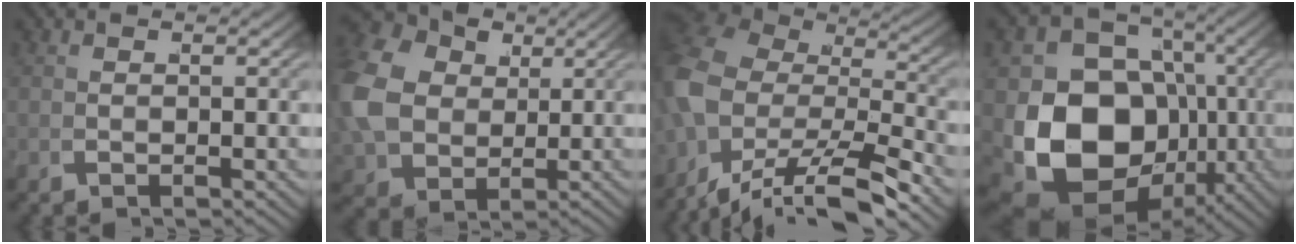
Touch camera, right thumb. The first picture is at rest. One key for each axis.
{"total": 11.4, "fx": 2.5, "fy": 9.3, "fz": 6.2, "tx": -0.163, "ty": -0.022, "tz": 0.055}
{"total": 12.0, "fx": -3.5, "fy": 8.0, "fz": 8.3, "tx": -0.187, "ty": -0.049, "tz": -0.038}
{"total": 17.4, "fx": -2.3, "fy": 13.4, "fz": 10.9, "tx": -0.225, "ty": -0.079, "tz": -0.001}